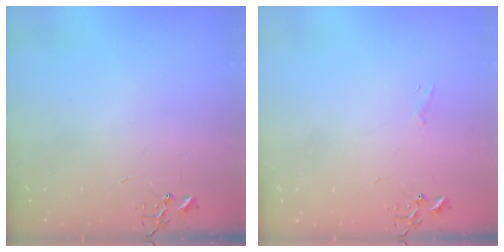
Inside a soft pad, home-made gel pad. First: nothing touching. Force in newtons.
{"total": 4.2, "press": 4.2, "slide": 0.3}